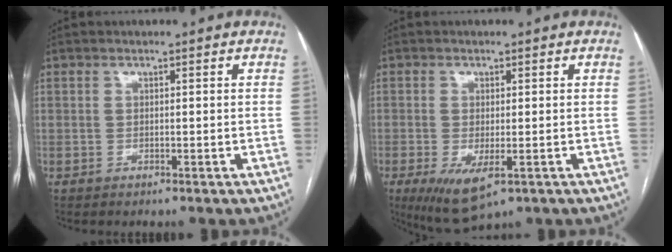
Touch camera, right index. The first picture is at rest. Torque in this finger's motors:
{"motor_torque": [0.98, -0.64, 0.36, 0.07]}